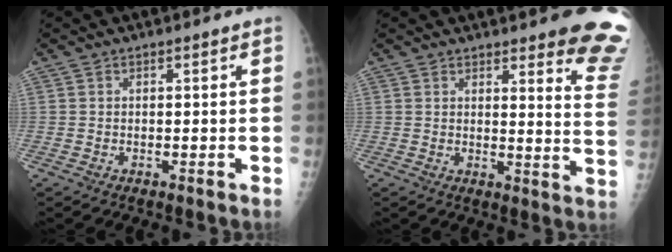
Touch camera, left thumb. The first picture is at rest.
{"total": 12.6, "force": [10.2, 2.1, 7.1], "torque": [-0.052, -0.085, 0.099]}